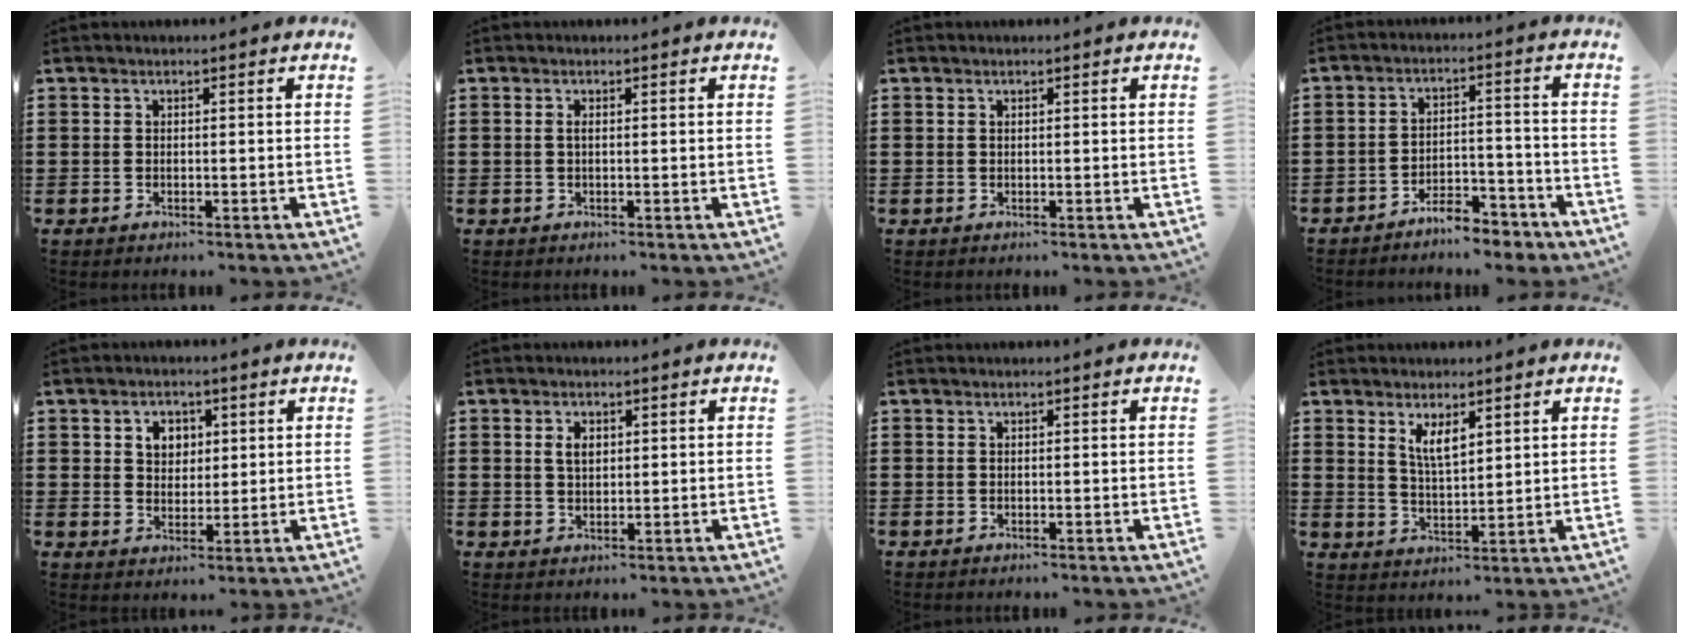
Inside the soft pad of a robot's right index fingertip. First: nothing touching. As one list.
[{"total": 0.6, "force": [-0.1, 0.0, 0.6], "torque": [-0.012, -0.002, -0.001]}, {"total": 0.0}, {"total": 5.5, "force": [-5.2, 1.0, 1.4], "torque": [-0.021, 0.014, -0.102]}, {"total": 3.7, "force": [1.3, 3.1, 1.6], "torque": [-0.036, 0.009, 0.018]}, {"total": 2.5, "force": [0.8, 1.4, 1.8], "torque": [-0.040, 0.007, 0.014]}, {"total": 0.0}, {"total": 4.2, "force": [2.4, 1.4, 3.1], "torque": [-0.066, 0.003, 0.043]}]